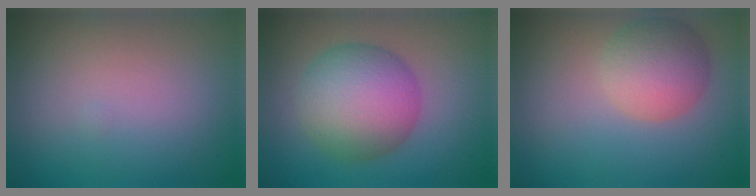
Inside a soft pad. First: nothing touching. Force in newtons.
{"total": 8.1, "press": 8.1, "slide": 0.0}
{"total": 4.8, "press": 4.8, "slide": 0.2}